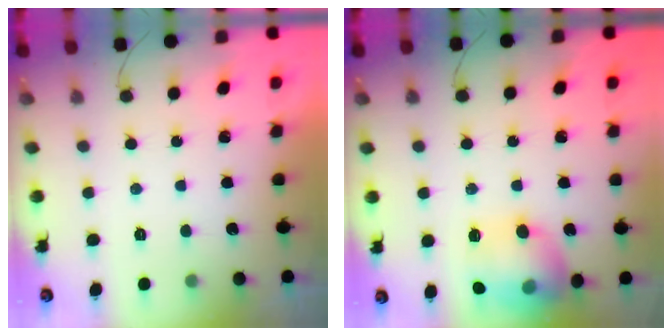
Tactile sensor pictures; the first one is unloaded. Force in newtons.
{"total": 15.6, "press": 15.5, "slide": 1.2}